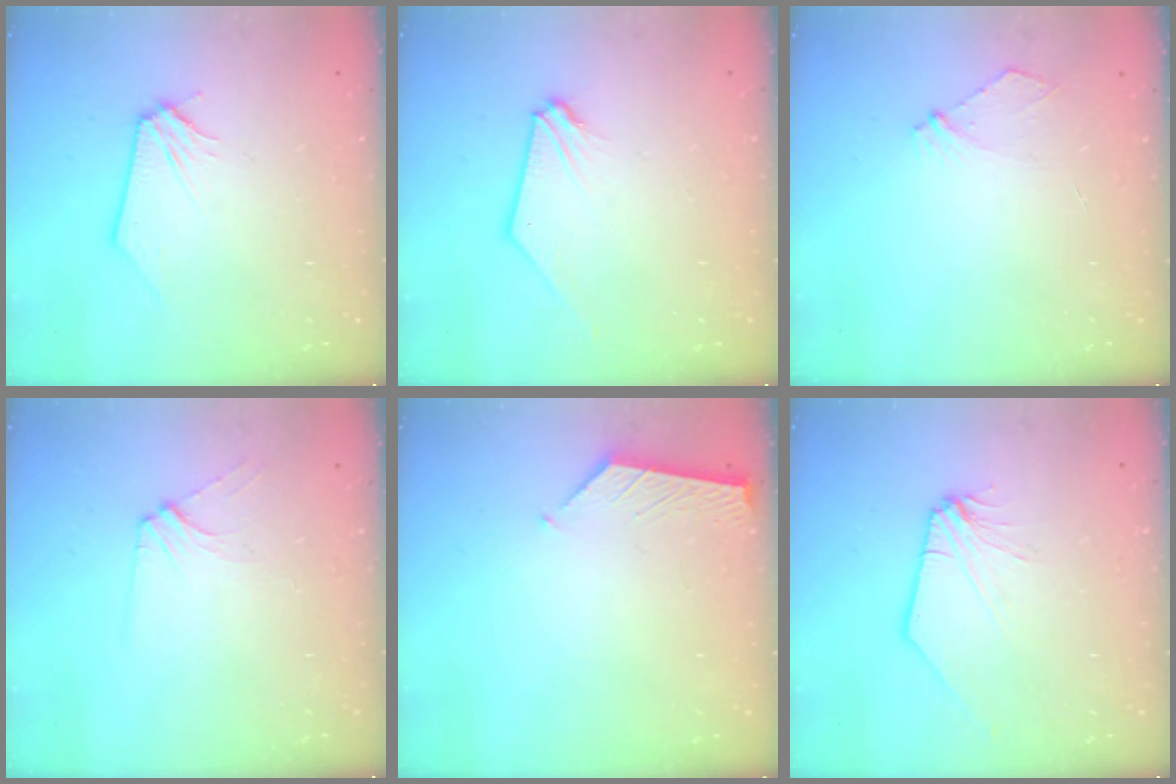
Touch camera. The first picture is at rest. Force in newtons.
{"total": 0.6, "press": 0.6, "slide": 0.2}
{"total": 3.6, "press": 3.6, "slide": 0.4}
{"total": 4.9, "press": 4.8, "slide": 0.6}
{"total": 3.8, "press": 3.7, "slide": 0.6}
{"total": 0.0}